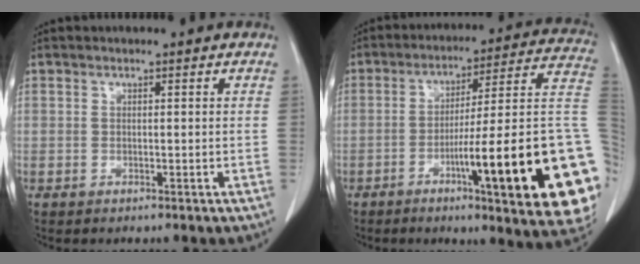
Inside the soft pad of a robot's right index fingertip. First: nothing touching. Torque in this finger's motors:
{"motor_torque": [2.14, 0.00, 1.05, 0.21]}